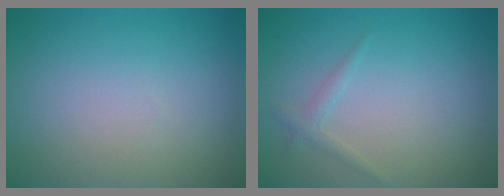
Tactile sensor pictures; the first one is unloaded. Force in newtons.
{"total": 1.0, "press": 1.0, "slide": 0.0}